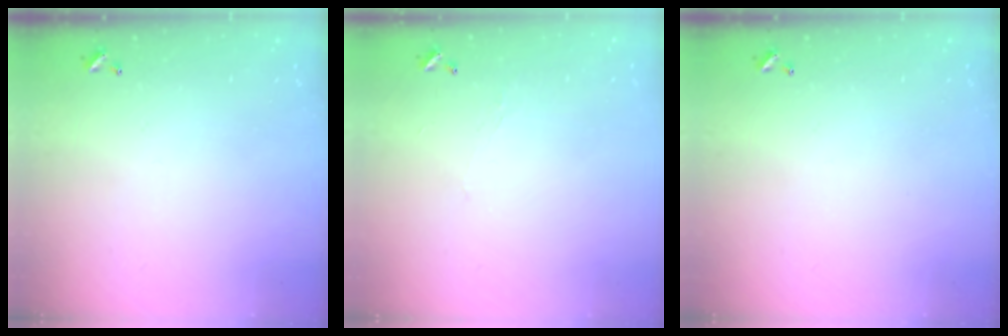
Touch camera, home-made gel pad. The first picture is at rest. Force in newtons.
{"total": 0.8, "press": 0.7, "slide": 0.4}
{"total": 0.0}